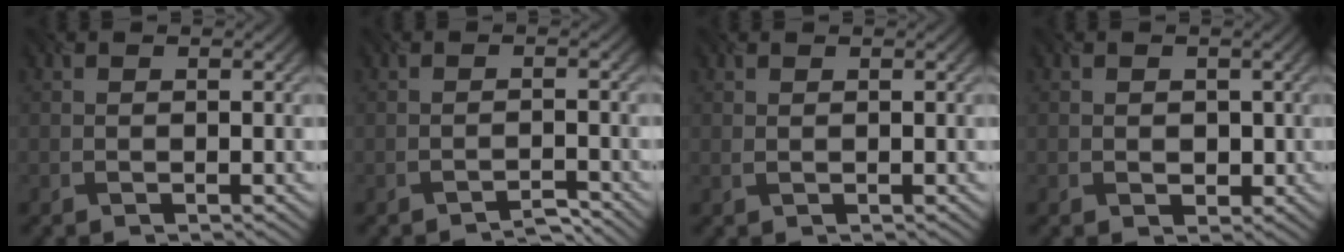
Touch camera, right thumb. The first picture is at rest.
{"total": 2.4, "force": [-2.4, 0.0, -0.1], "torque": [0.008, 0.008, -0.046]}
{"total": 0.6, "force": [0.5, 0.2, 0.3], "torque": [-0.001, -0.002, 0.007]}
{"total": 1.5, "force": [-0.3, 1.5, 0.1], "torque": [-0.001, -0.004, 0.004]}